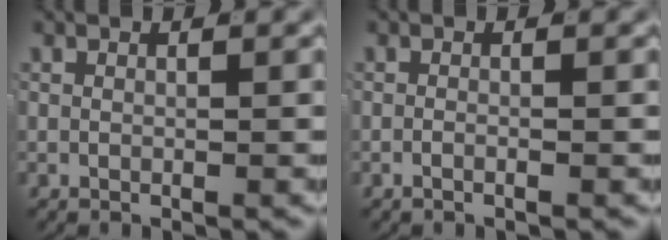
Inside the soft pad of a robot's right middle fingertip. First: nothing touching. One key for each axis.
{"total": 0.8, "fx": -0.7, "fy": 0.2, "fz": 0.4, "tx": -0.010, "ty": -0.001, "tz": -0.015}